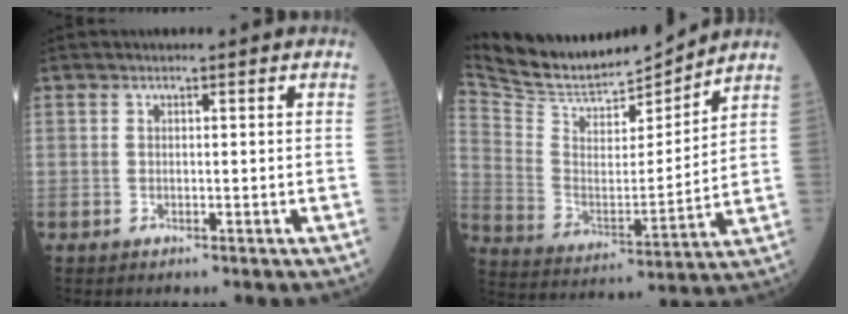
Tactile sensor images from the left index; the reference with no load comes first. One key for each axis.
{"total": 13.7, "fx": 13.4, "fy": 1.6, "fz": 2.1, "tx": -0.059, "ty": -0.011, "tz": 0.248}